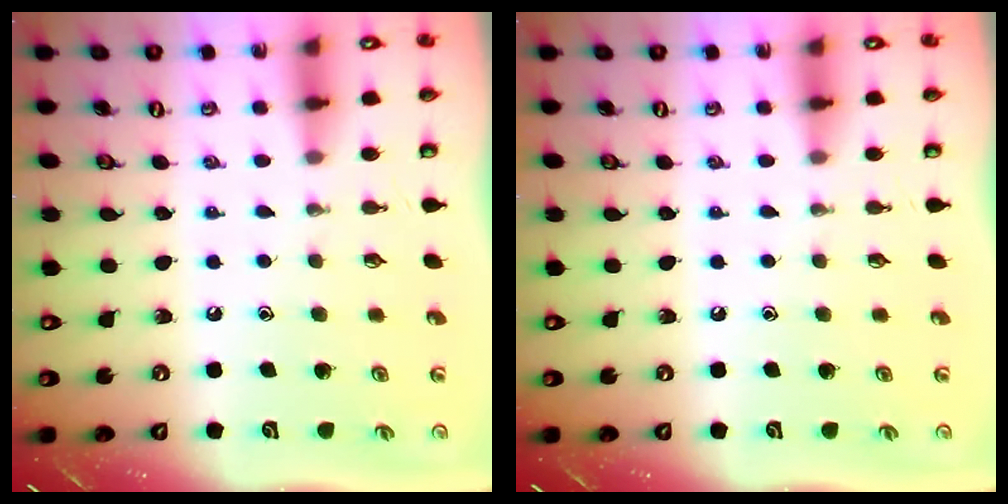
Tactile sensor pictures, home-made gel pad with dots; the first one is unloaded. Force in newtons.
{"total": 0.0}